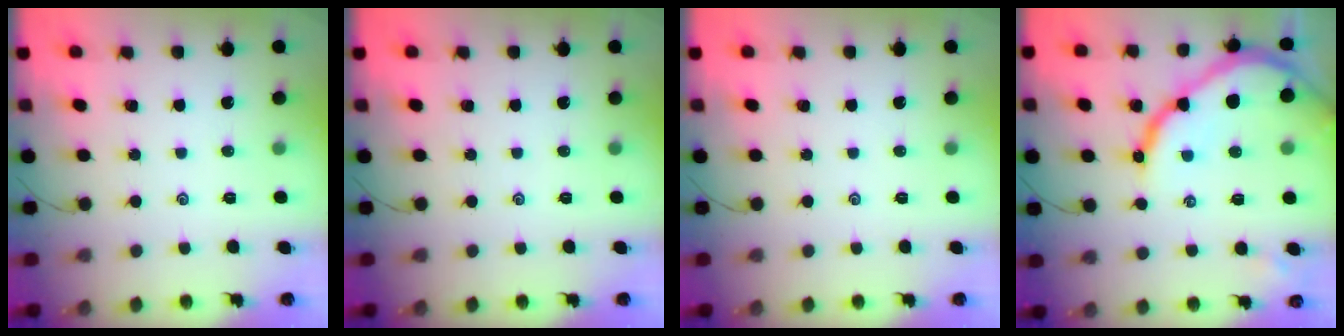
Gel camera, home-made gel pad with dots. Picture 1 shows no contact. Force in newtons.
{"total": 0.0}
{"total": 0.0}
{"total": 15.4, "press": 15.3, "slide": 1.4}